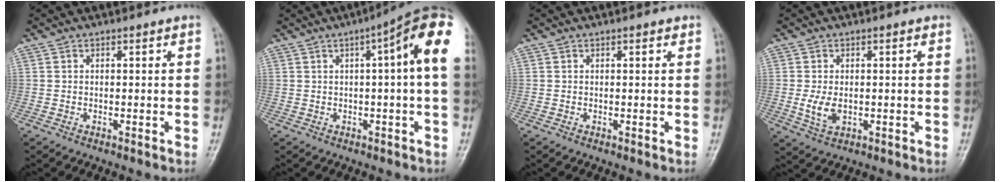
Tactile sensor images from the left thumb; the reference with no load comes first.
{"total": 10.3, "force": [2.3, 1.2, 10.0], "torque": [-0.135, 0.028, 0.024]}
{"total": 0.5, "force": [0.4, 0.3, 0.2], "torque": [-0.004, -0.001, 0.003]}
{"total": 4.0, "force": [-0.4, 2.6, 3.0], "torque": [-0.060, -0.009, -0.003]}